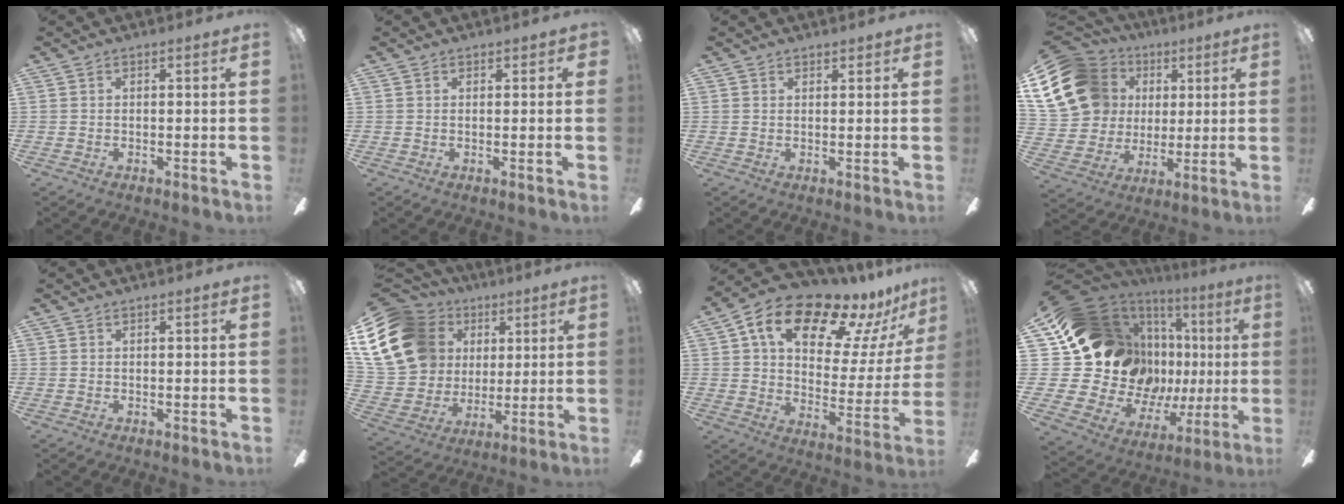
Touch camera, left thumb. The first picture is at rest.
{"total": 1.1, "force": [0.6, 0.8, 0.4], "torque": [-0.007, 0.003, 0.011]}
{"total": 1.5, "force": [1.3, 0.8, 0.0], "torque": [0.000, 0.001, 0.025]}
{"total": 19.8, "force": [6.3, 16.1, 9.7], "torque": [-0.199, -0.011, 0.131]}
{"total": 0.0}
{"total": 21.8, "force": [7.6, 17.0, 11.3], "torque": [-0.245, -0.017, 0.154]}
{"total": 18.1, "force": [12.6, 8.2, 10.1], "torque": [-0.168, -0.082, 0.213]}
{"total": 25.6, "force": [6.7, 19.2, 15.5], "torque": [-0.325, -0.084, 0.178]}